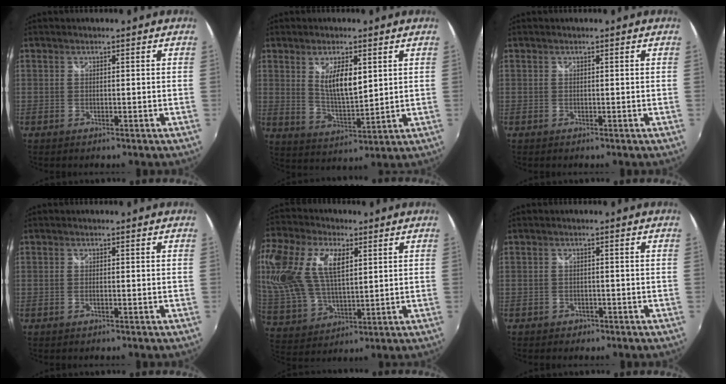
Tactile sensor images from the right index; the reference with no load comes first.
{"total": 7.8, "force": [2.7, 2.8, 6.8], "torque": [-0.118, -0.009, 0.055]}
{"total": 0.0}
{"total": 0.9, "force": [-0.3, 0.1, 0.8], "torque": [-0.016, 0.000, -0.007]}
{"total": 24.3, "force": [8.7, 13.7, 18.1], "torque": [-0.414, 0.044, 0.169]}
{"total": 1.8, "force": [-1.1, 1.3, 0.5], "torque": [-0.013, 0.000, -0.014]}